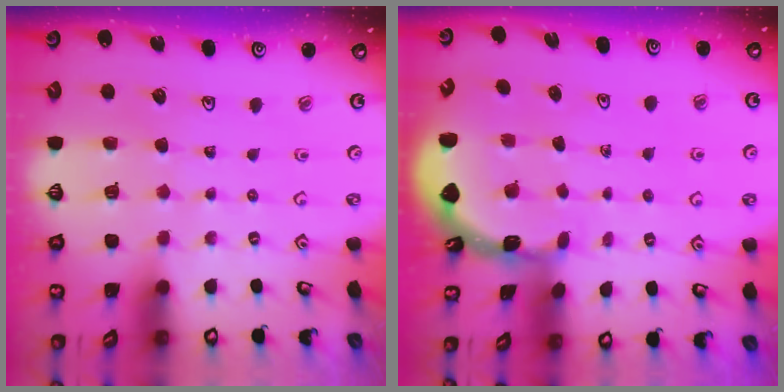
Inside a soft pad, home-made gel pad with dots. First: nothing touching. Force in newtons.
{"total": 1.8, "press": 1.8, "slide": 0.1}